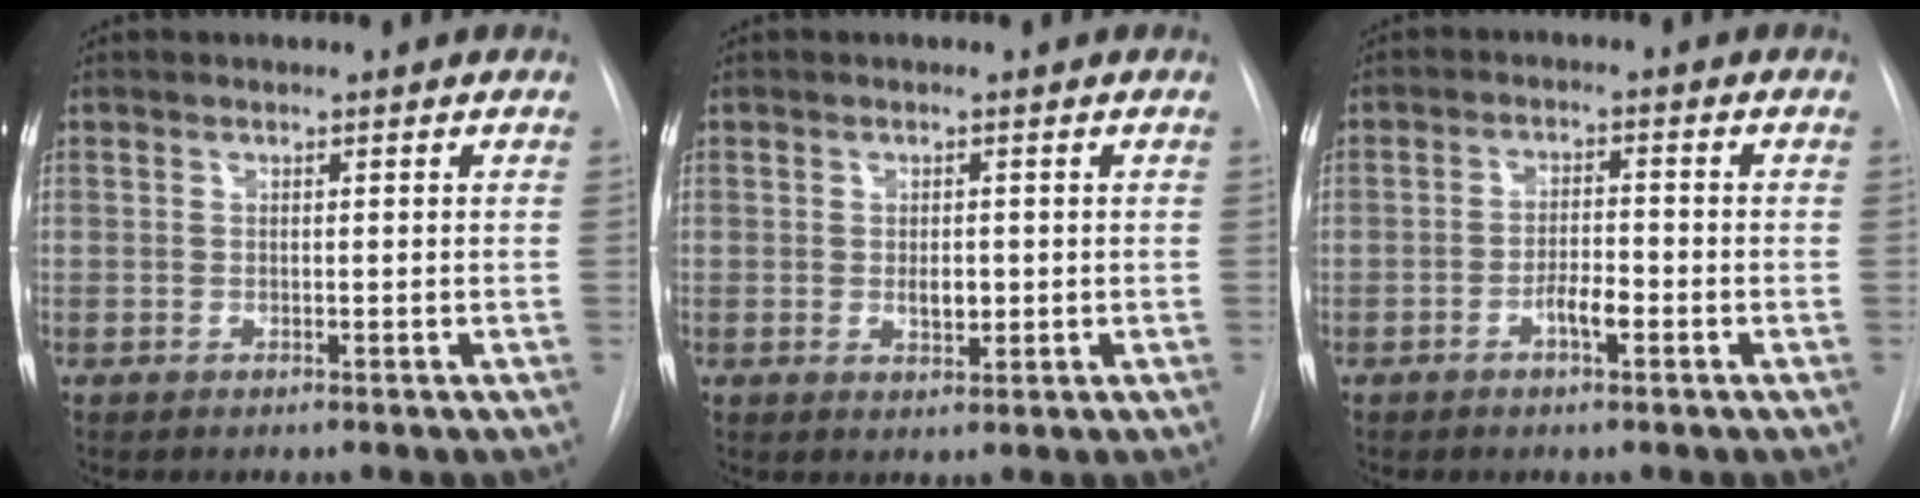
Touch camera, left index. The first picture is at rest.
{"total": 2.3, "force": [-1.1, 1.1, 1.7], "torque": [-0.029, -0.009, -0.014]}
{"total": 3.9, "force": [-2.7, 0.8, 2.7], "torque": [-0.045, -0.002, -0.046]}